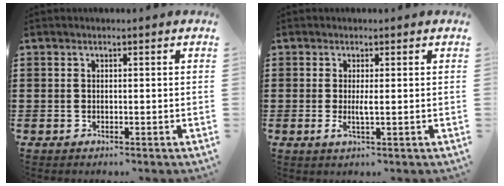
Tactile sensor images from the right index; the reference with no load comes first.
{"total": 2.3, "force": [-0.1, 0.0, 2.3], "torque": [-0.050, -0.009, -0.004]}